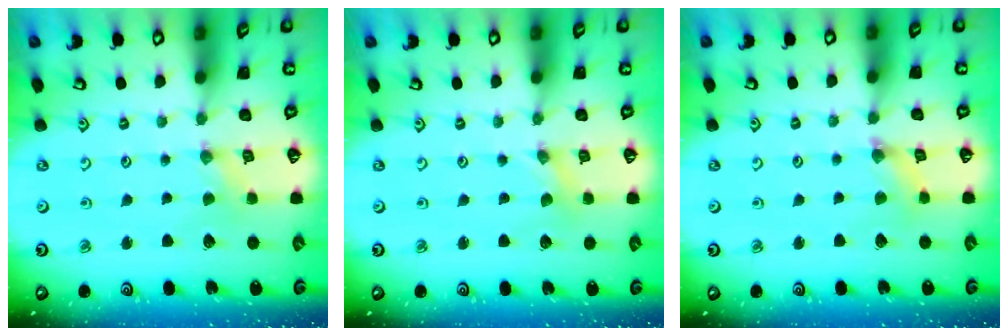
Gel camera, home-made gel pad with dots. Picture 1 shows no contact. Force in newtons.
{"total": 0.0}
{"total": 2.0, "press": 2.0, "slide": 0.3}